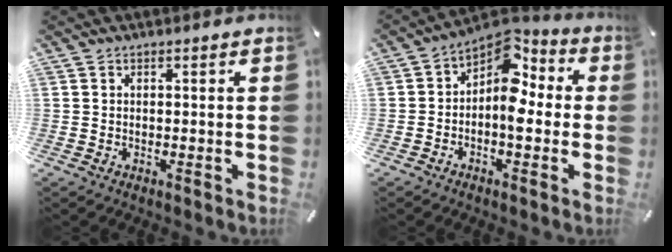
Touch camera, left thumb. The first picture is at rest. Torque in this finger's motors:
{"motor_torque": [0.15, 0.85, 0.56, 0.39, 0.09]}